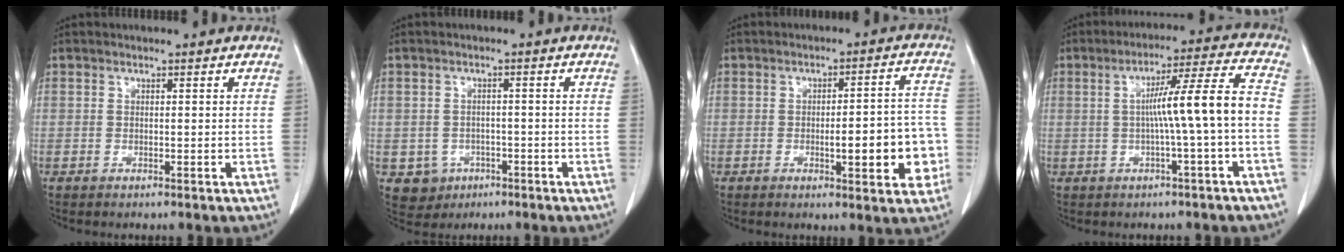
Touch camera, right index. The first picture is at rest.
{"total": 4.1, "force": [-1.6, 3.7, 0.5], "torque": [-0.007, 0.008, -0.014]}
{"total": 9.9, "force": [-2.5, 2.4, 9.3], "torque": [-0.113, 0.020, -0.024]}
{"total": 9.4, "force": [-1.2, -1.1, 9.3], "torque": [-0.147, 0.021, -0.017]}